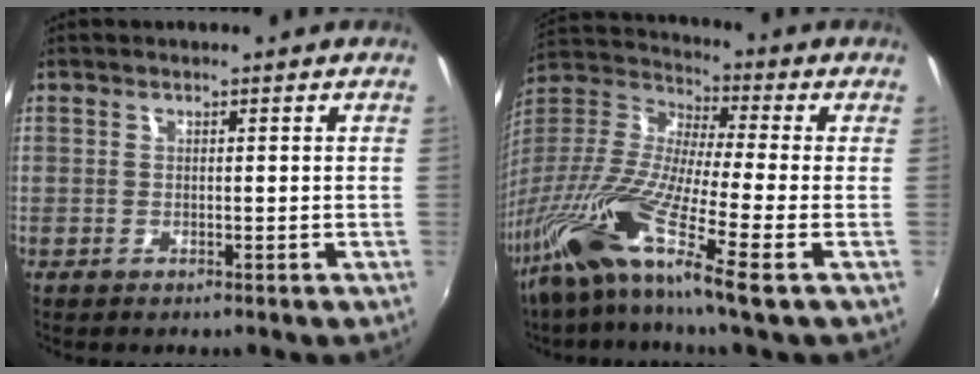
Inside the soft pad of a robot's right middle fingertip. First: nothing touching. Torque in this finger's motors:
{"motor_torque": [1.07, -1.07, 0.52, 0.21]}